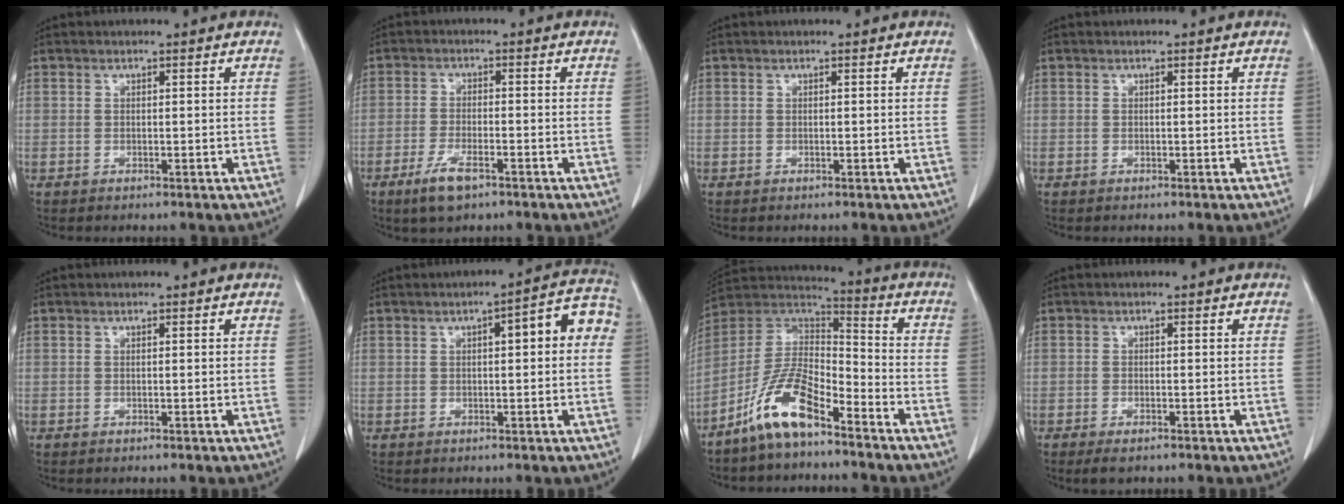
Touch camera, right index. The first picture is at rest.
{"total": 5.3, "force": [-3.3, 1.5, 3.9], "torque": [-0.081, -0.007, -0.055]}
{"total": 0.0}
{"total": 0.0}
{"total": 0.0}
{"total": 7.4, "force": [1.1, 1.6, 7.1], "torque": [-0.089, 0.031, 0.009]}
{"total": 11.9, "force": [-8.0, 3.4, 8.1], "torque": [-0.173, 0.015, -0.155]}
{"total": 2.3, "force": [-1.7, 0.6, 1.5], "torque": [-0.026, -0.004, -0.023]}